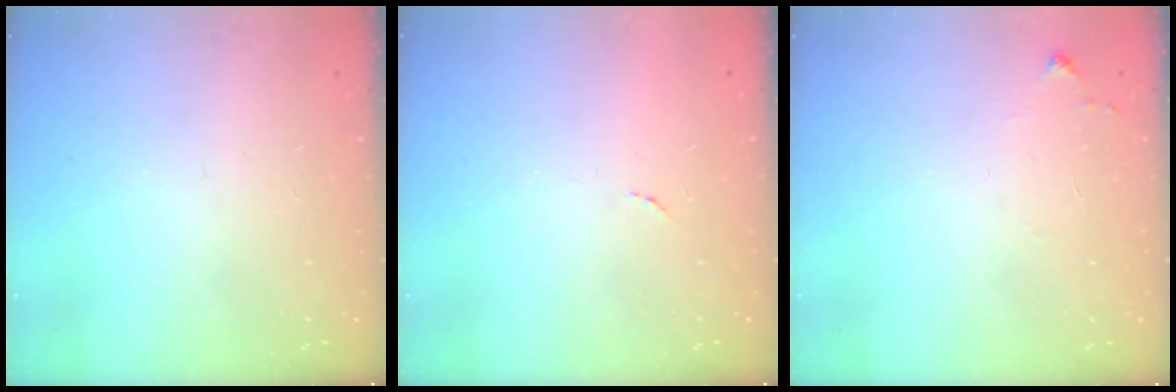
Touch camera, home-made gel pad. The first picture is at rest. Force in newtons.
{"total": 3.3, "press": 3.3, "slide": 0.2}
{"total": 4.7, "press": 4.7, "slide": 0.6}